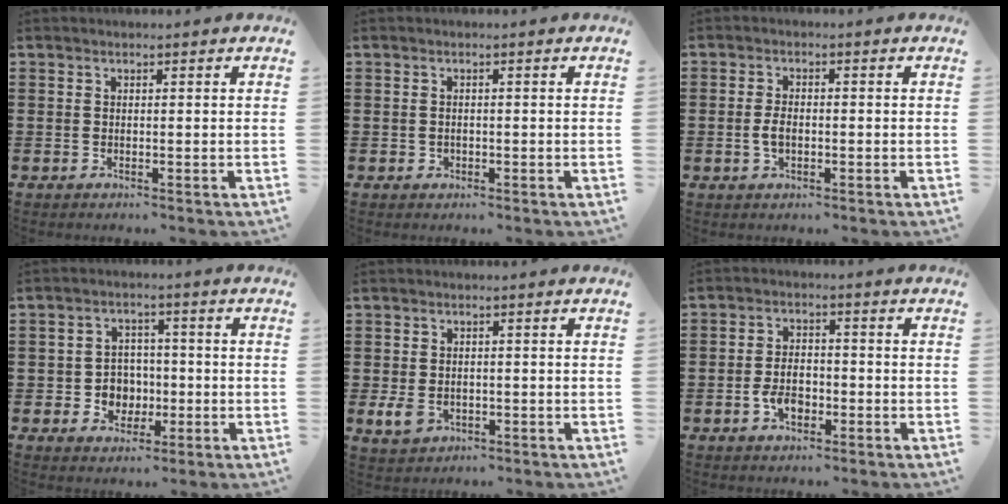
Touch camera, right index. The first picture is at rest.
{"total": 0.7, "force": [-0.1, 0.7, 0.2], "torque": [-0.007, 0.003, -0.003]}
{"total": 2.6, "force": [-0.4, 1.3, 2.2], "torque": [-0.057, -0.005, -0.012]}
{"total": 4.8, "force": [-1.0, 4.4, 1.5], "torque": [-0.034, 0.007, -0.022]}
{"total": 3.0, "force": [-0.8, 2.1, 2.1], "torque": [-0.062, -0.007, -0.020]}
{"total": 4.5, "force": [-1.7, 2.7, 3.2], "torque": [-0.071, 0.001, -0.033]}